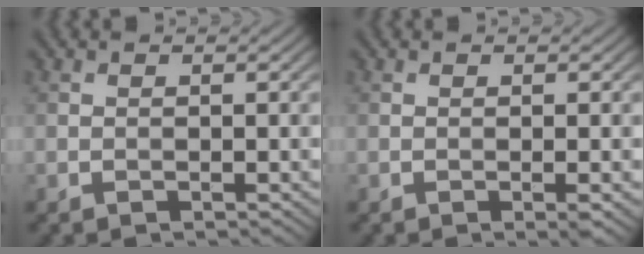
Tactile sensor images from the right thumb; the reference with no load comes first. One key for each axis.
{"total": 1.2, "fx": -0.2, "fy": 0.0, "fz": 1.2, "tx": -0.024, "ty": -0.003, "tz": -0.006}